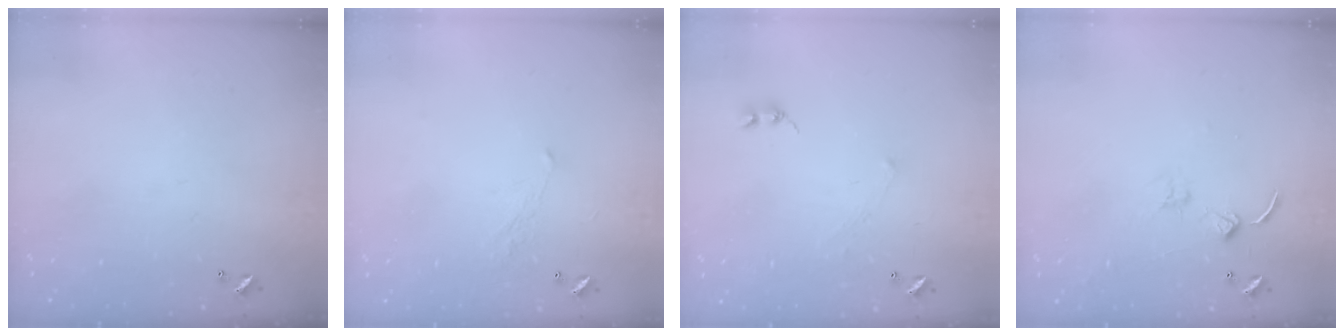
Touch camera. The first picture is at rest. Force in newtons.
{"total": 1.7, "press": 1.6, "slide": 0.6}
{"total": 0.6, "press": 0.3, "slide": 0.5}
{"total": 1.4, "press": 1.3, "slide": 0.3}